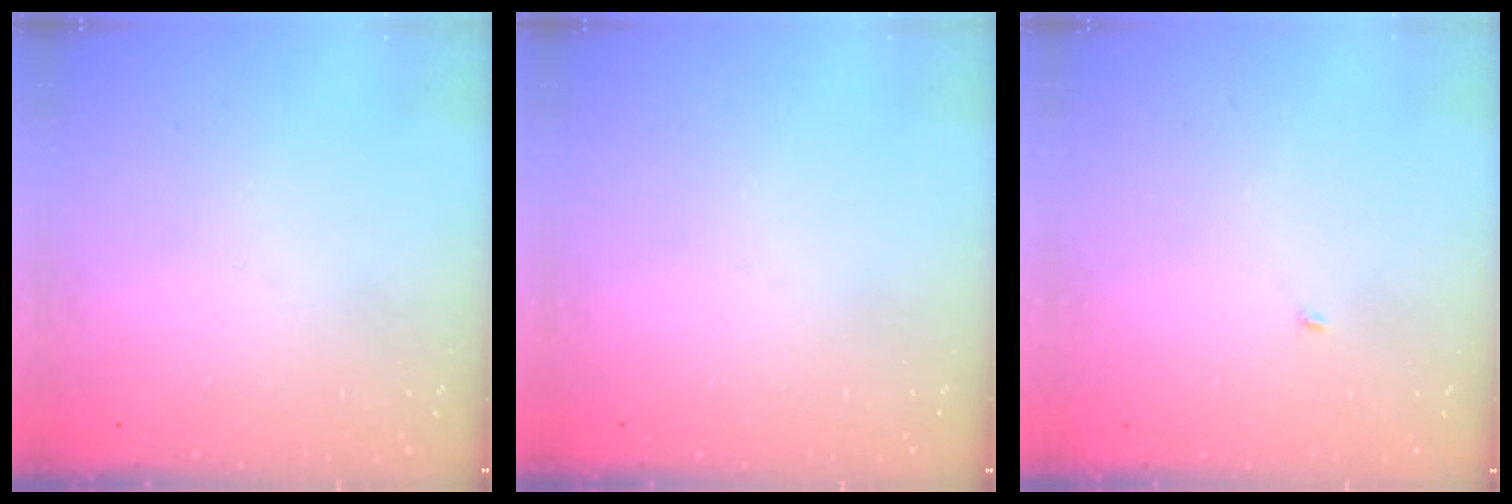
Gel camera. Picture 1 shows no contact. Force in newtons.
{"total": 0.0}
{"total": 1.9, "press": 1.9, "slide": 0.2}